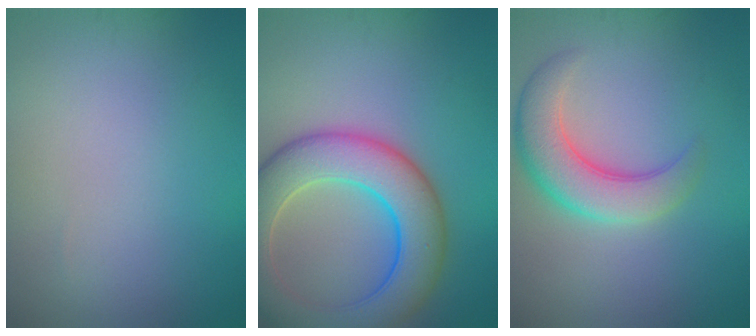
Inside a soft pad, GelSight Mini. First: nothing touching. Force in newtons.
{"total": 9.2, "press": 9.2, "slide": 0.6}
{"total": 5.5, "press": 5.5, "slide": 0.3}